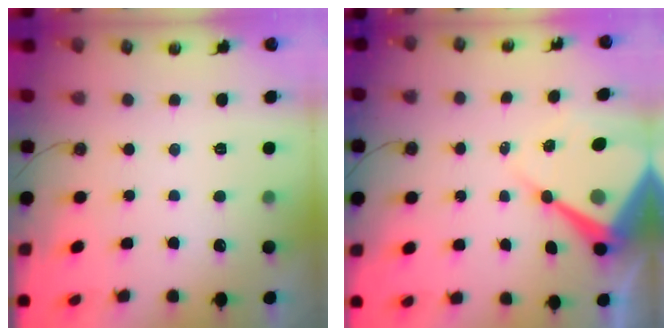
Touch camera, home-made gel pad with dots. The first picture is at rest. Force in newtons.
{"total": 12.1, "press": 12.1, "slide": 1.1}